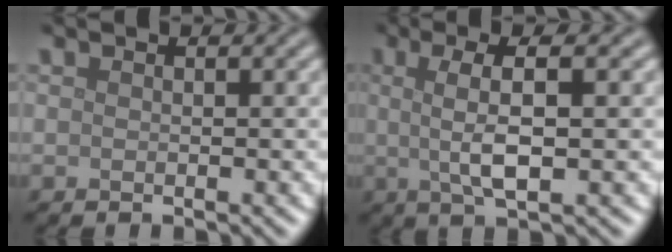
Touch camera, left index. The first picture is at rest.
{"total": 5.0, "force": [0.6, 1.2, 4.9], "torque": [-0.087, 0.006, 0.010]}